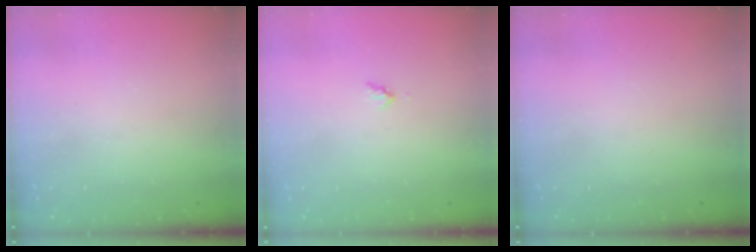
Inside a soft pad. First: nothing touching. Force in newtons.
{"total": 3.0, "press": 3.0, "slide": 0.3}
{"total": 0.0}